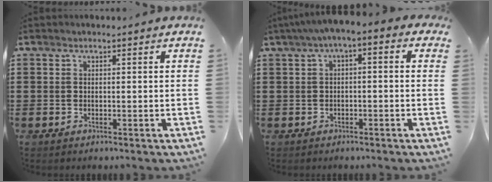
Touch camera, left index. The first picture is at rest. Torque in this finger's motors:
{"motor_torque": [2.14, 0.00, 0.84, 0.21]}